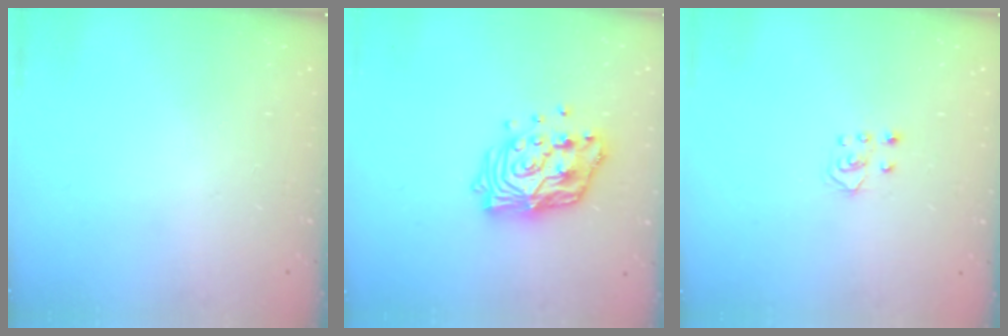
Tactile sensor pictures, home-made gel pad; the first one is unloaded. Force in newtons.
{"total": 16.1, "press": 16.0, "slide": 1.3}
{"total": 4.0, "press": 4.0, "slide": 0.3}